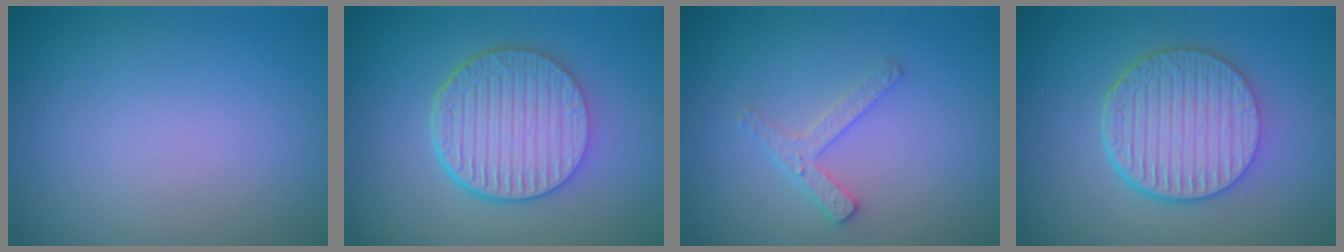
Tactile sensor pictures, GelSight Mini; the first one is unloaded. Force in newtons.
{"total": 6.6, "press": 4.7, "slide": 4.6}
{"total": 1.9, "press": 1.8, "slide": 0.4}
{"total": 6.4, "press": 4.5, "slide": 4.6}